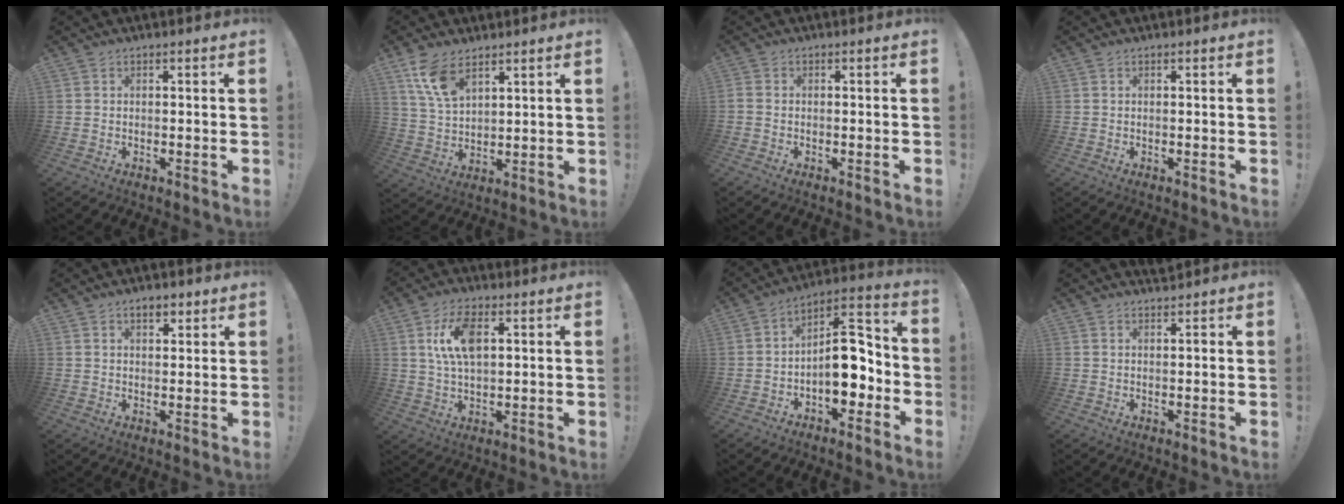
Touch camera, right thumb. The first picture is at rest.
{"total": 9.8, "force": [6.5, 4.6, 5.7], "torque": [-0.104, -0.028, 0.125]}
{"total": 0.8, "force": [-0.5, 0.3, 0.6], "torque": [-0.014, 0.003, -0.007]}
{"total": 0.0}
{"total": 3.6, "force": [2.2, 1.9, 2.2], "torque": [-0.028, -0.005, 0.036]}
{"total": 10.6, "force": [3.0, 5.6, 8.5], "torque": [-0.153, 0.007, 0.053]}
{"total": 14.0, "force": [-3.2, 7.7, 11.2], "torque": [-0.158, 0.026, -0.046]}
{"total": 0.8, "force": [0.8, 0.1, 0.2], "torque": [0.005, -0.007, 0.014]}